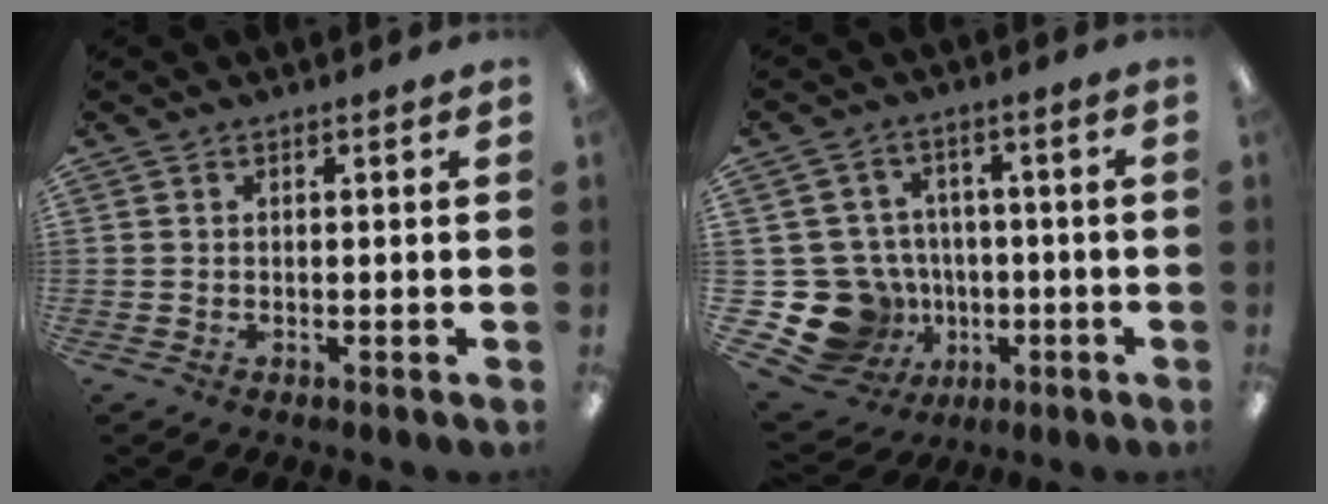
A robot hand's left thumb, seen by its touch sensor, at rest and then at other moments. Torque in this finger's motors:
{"motor_torque": [-0.01, 0.10, 0.12, 0.09, 0.00]}